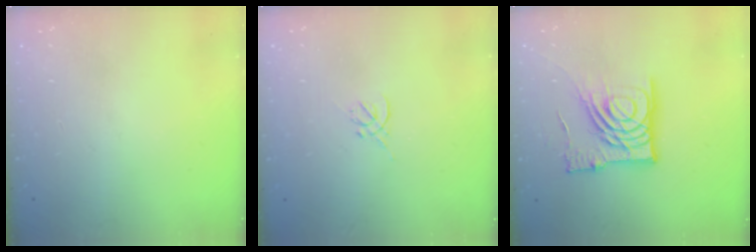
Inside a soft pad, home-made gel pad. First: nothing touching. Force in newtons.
{"total": 0.0}
{"total": 14.9, "press": 14.8, "slide": 1.8}